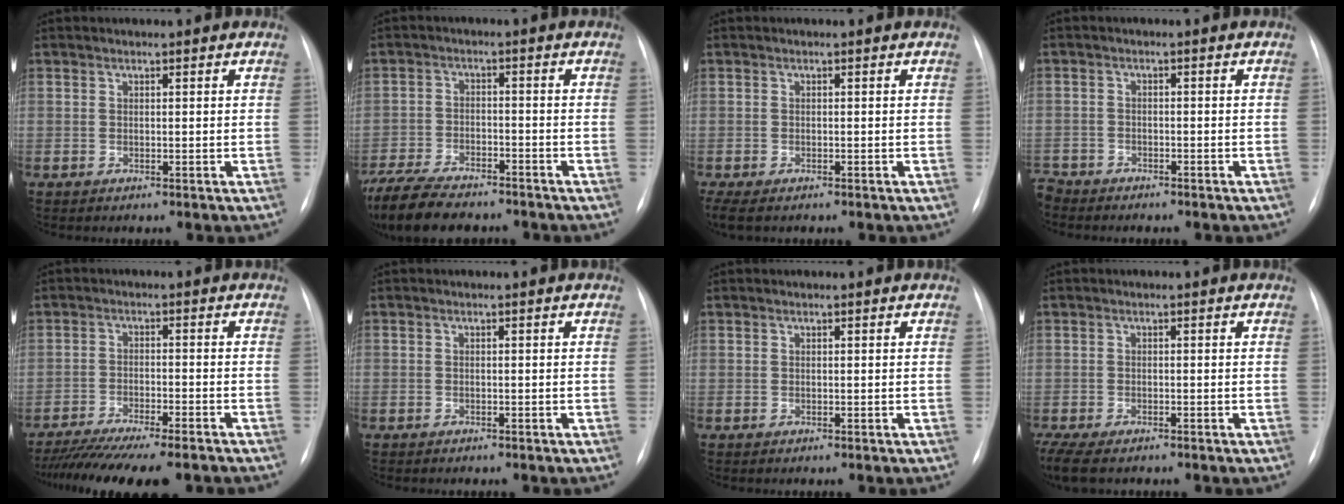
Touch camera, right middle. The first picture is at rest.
{"total": 14.8, "force": [-12.4, 4.4, 6.9], "torque": [-0.152, -0.016, -0.198]}
{"total": 5.5, "force": [-4.0, 2.2, 2.9], "torque": [-0.054, -0.009, -0.060]}
{"total": 5.5, "force": [-4.8, 2.5, 1.0], "torque": [-0.015, -0.005, -0.077]}
{"total": 14.8, "force": [-12.9, 1.6, 7.2], "torque": [-0.114, -0.021, -0.189]}
{"total": 0.8, "force": [-0.6, 0.4, 0.3], "torque": [-0.007, 0.001, -0.007]}
{"total": 0.0}
{"total": 9.1, "force": [-6.8, 3.6, 4.9], "torque": [-0.109, -0.007, -0.104]}